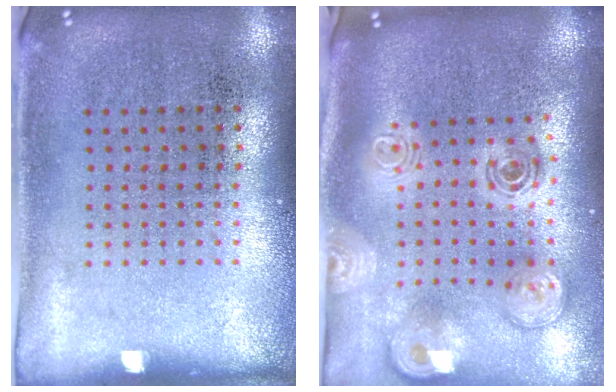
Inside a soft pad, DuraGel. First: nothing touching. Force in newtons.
{"total": 2.9, "press": 2.1, "slide": 2.1}